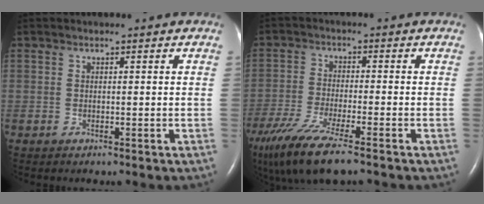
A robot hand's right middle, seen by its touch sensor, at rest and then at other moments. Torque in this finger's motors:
{"motor_torque": [1.10, -1.04, 0.24, 0.15]}